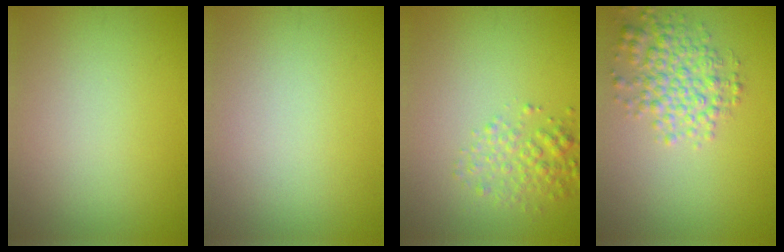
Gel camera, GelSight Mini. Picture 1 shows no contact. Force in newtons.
{"total": 0.0}
{"total": 2.6, "press": 2.6, "slide": 0.1}
{"total": 4.2, "press": 4.2, "slide": 0.1}